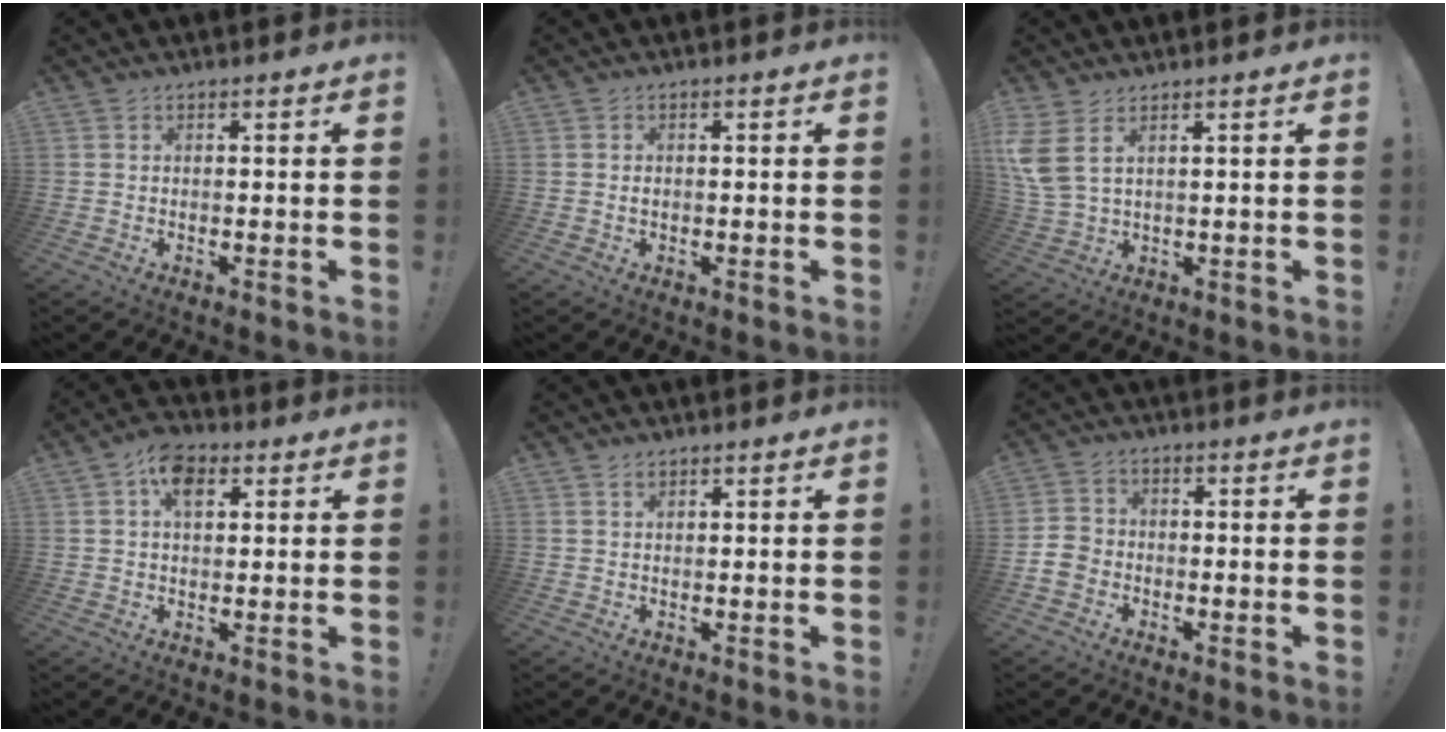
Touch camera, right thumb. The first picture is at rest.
{"total": 0.8, "force": [0.1, 0.7, 0.3], "torque": [-0.007, 0.004, 0.002]}
{"total": 6.8, "force": [3.6, 2.9, 5.0], "torque": [-0.115, -0.023, 0.070]}
{"total": 7.8, "force": [3.1, 5.0, 5.0], "torque": [-0.073, -0.001, 0.057]}
{"total": 1.2, "force": [0.9, 0.6, 0.4], "torque": [-0.005, -0.002, 0.017]}
{"total": 5.7, "force": [-2.8, 4.4, 2.4], "torque": [-0.050, 0.021, -0.050]}